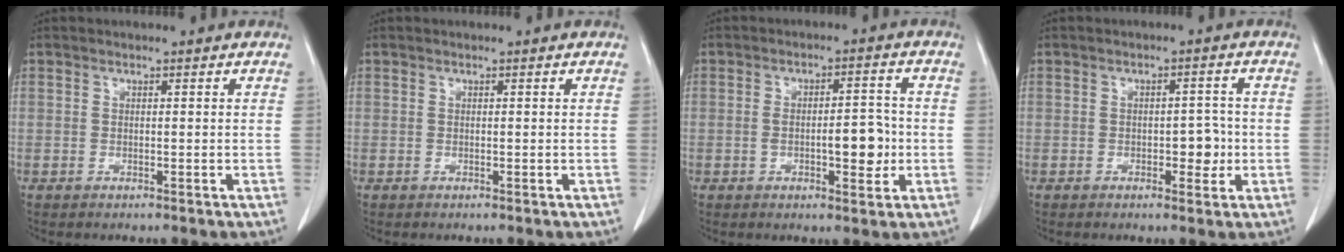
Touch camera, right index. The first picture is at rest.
{"total": 0.0}
{"total": 6.3, "force": [-1.1, 2.1, 5.9], "torque": [-0.092, 0.006, -0.014]}
{"total": 3.6, "force": [-0.7, 1.8, 3.0], "torque": [-0.031, 0.004, -0.007]}